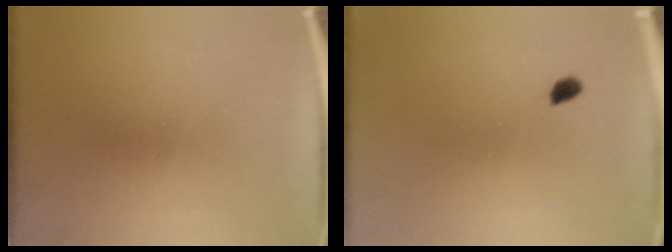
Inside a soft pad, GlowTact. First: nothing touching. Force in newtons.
{"total": 1.5}